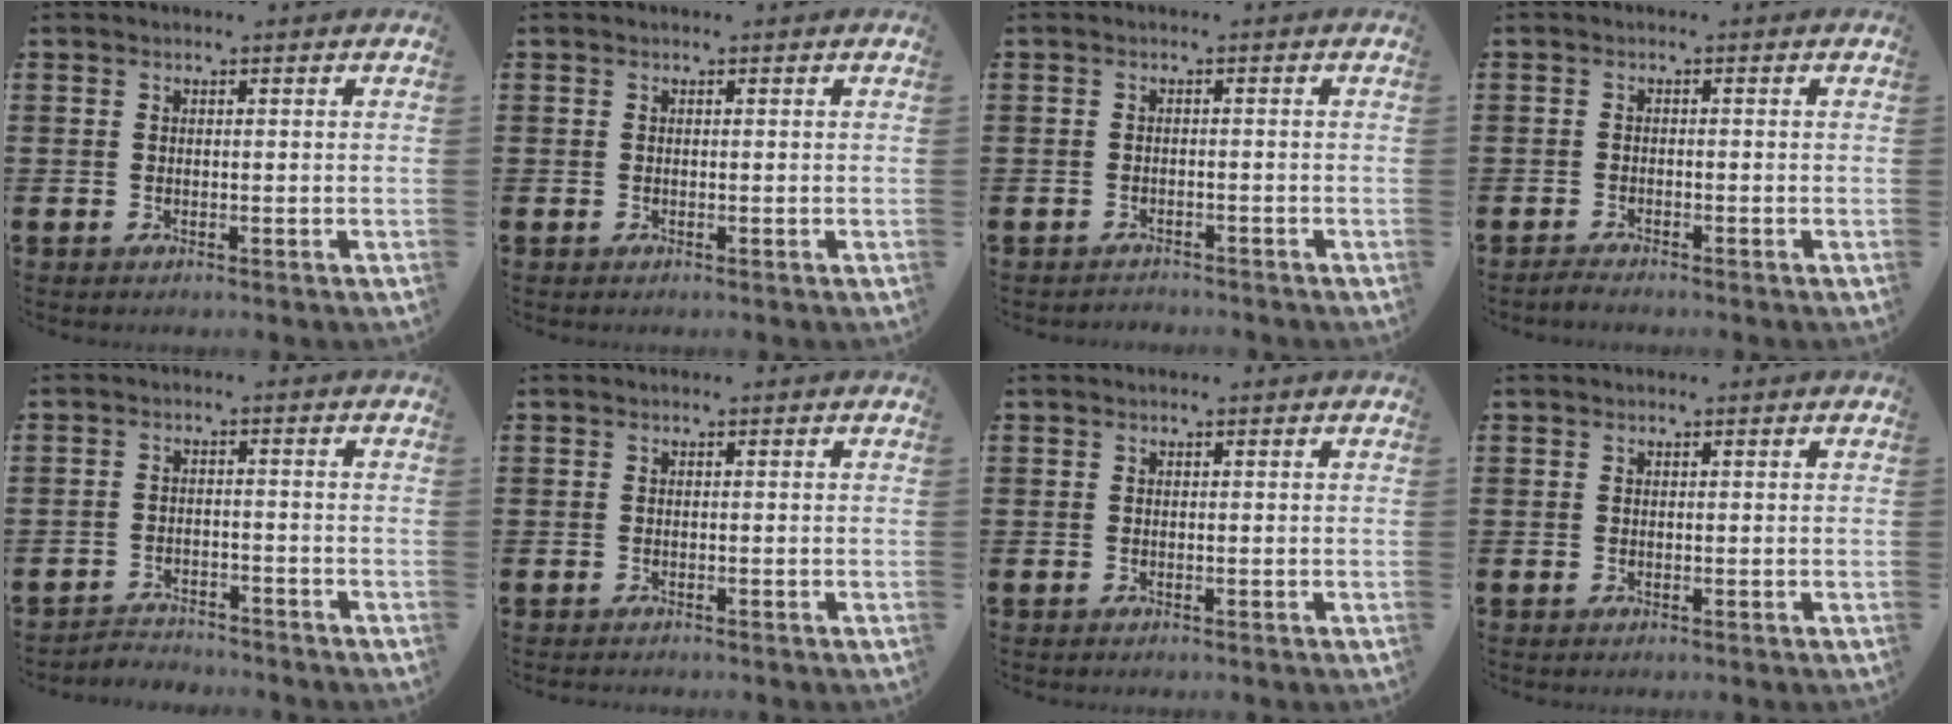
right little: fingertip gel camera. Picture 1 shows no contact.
{"total": 0.0}
{"total": 1.0, "force": [-1.0, 0.0, -0.1], "torque": [0.000, 0.003, -0.022]}
{"total": 1.0, "force": [-1.0, 0.1, 0.3], "torque": [-0.009, -0.001, -0.019]}
{"total": 2.5, "force": [-2.5, 0.3, -0.3], "torque": [-0.003, 0.002, -0.056]}
{"total": 0.0}
{"total": 0.0}
{"total": 0.0}